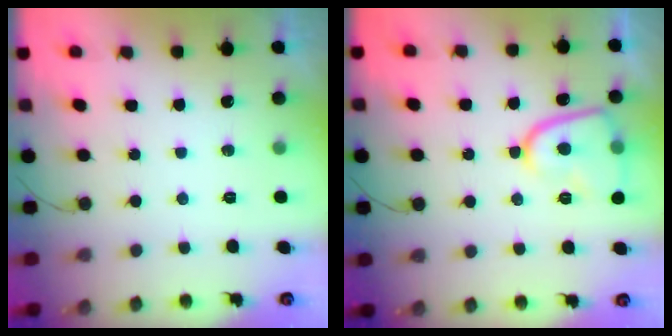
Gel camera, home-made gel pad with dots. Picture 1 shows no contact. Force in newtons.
{"total": 12.3, "press": 12.2, "slide": 1.3}